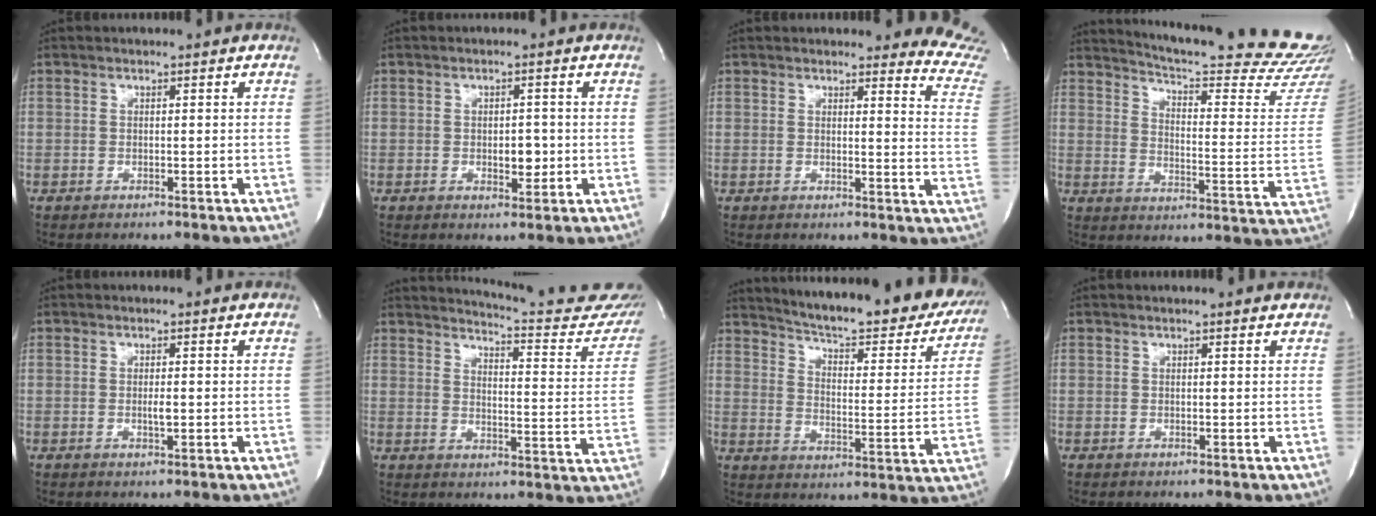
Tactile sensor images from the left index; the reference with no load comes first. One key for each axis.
{"total": 2.8, "fx": -1.1, "fy": 1.5, "fz": 2.1, "tx": -0.027, "ty": -0.009, "tz": -0.014}
{"total": 11.4, "fx": 11.4, "fy": 0.9, "fz": 1.2, "tx": 0.023, "ty": -0.118, "tz": 0.072}
{"total": 25.4, "fx": 23.7, "fy": 0.5, "fz": 9.2, "tx": -0.139, "ty": -0.136, "tz": 0.281}
{"total": 1.2, "fx": -0.8, "fy": 0.1, "fz": 0.9, "tx": -0.017, "ty": -0.010, "tz": -0.013}
{"total": 19.6, "fx": 18.9, "fy": 1.5, "fz": 5.3, "tx": -0.065, "ty": -0.112, "tz": 0.208}
{"total": 27.4, "fx": 23.4, "fy": 5.8, "fz": 13.1, "tx": -0.193, "ty": -0.075, "tz": 0.284}
{"total": 2.2, "fx": 2.1, "fy": 0.6, "fz": 0.4, "tx": -0.009, "ty": 0.001, "tz": 0.010}